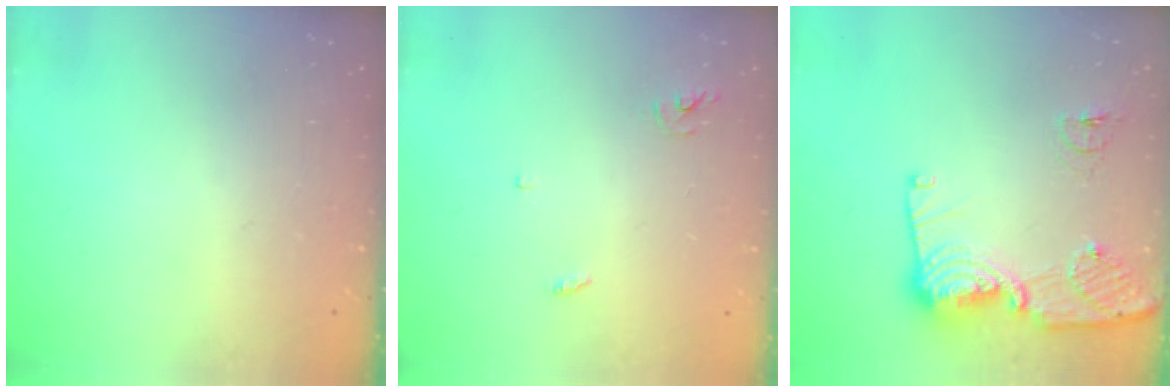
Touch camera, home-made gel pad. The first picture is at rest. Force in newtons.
{"total": 3.0, "press": 3.0, "slide": 0.2}
{"total": 13.9, "press": 13.8, "slide": 1.5}